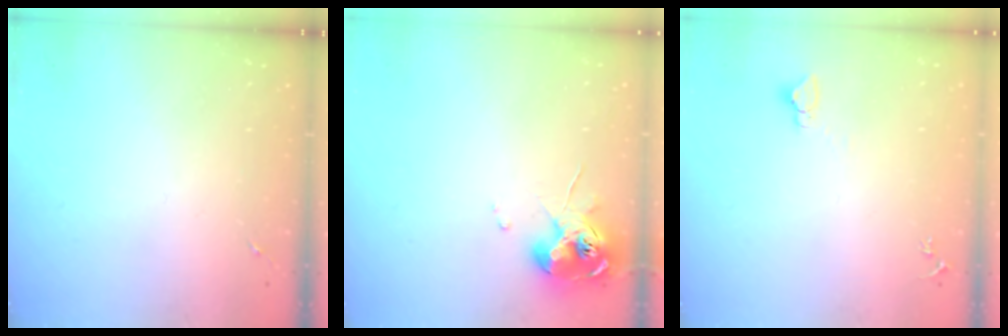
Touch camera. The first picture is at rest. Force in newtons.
{"total": 10.4, "press": 10.3, "slide": 1.0}
{"total": 2.9, "press": 2.9, "slide": 0.1}